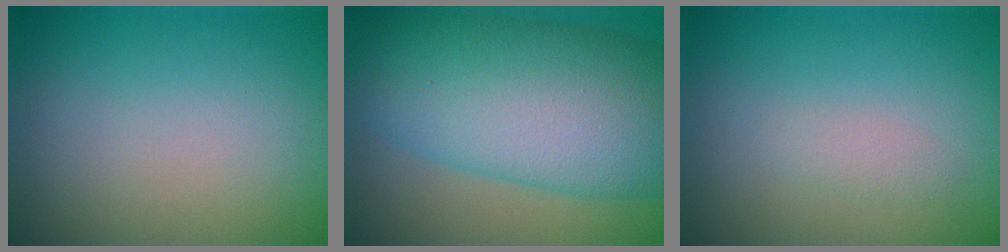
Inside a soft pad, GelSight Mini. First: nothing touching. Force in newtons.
{"total": 13.1, "press": 13.1, "slide": 0.2}
{"total": 0.9, "press": 0.9, "slide": 0.1}